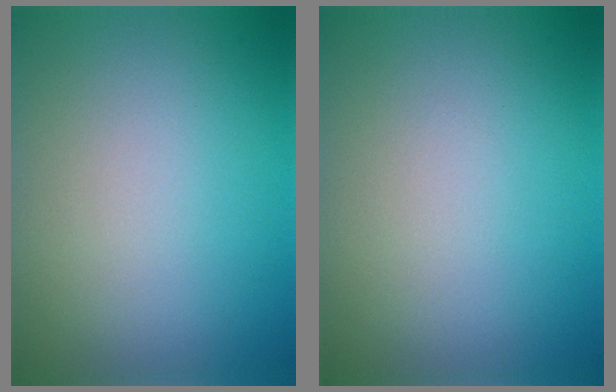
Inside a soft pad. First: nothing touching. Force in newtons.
{"total": 0.0}